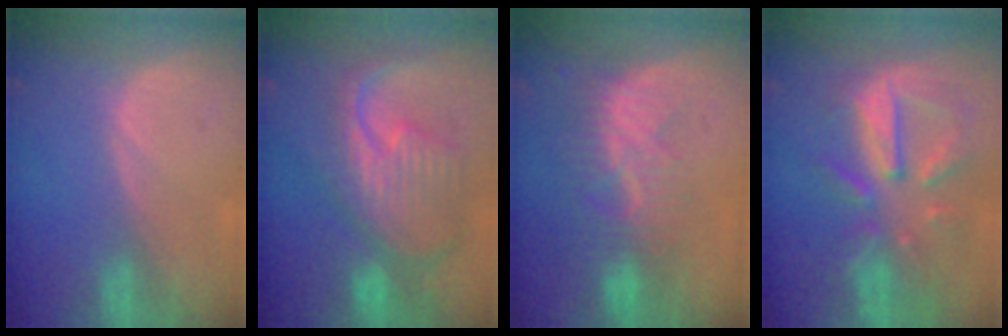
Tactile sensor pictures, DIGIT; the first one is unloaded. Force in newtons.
{"total": 12.2, "press": 10.5, "slide": 6.2}
{"total": 8.5, "press": 7.7, "slide": 3.5}
{"total": 10.8, "press": 9.5, "slide": 5.2}